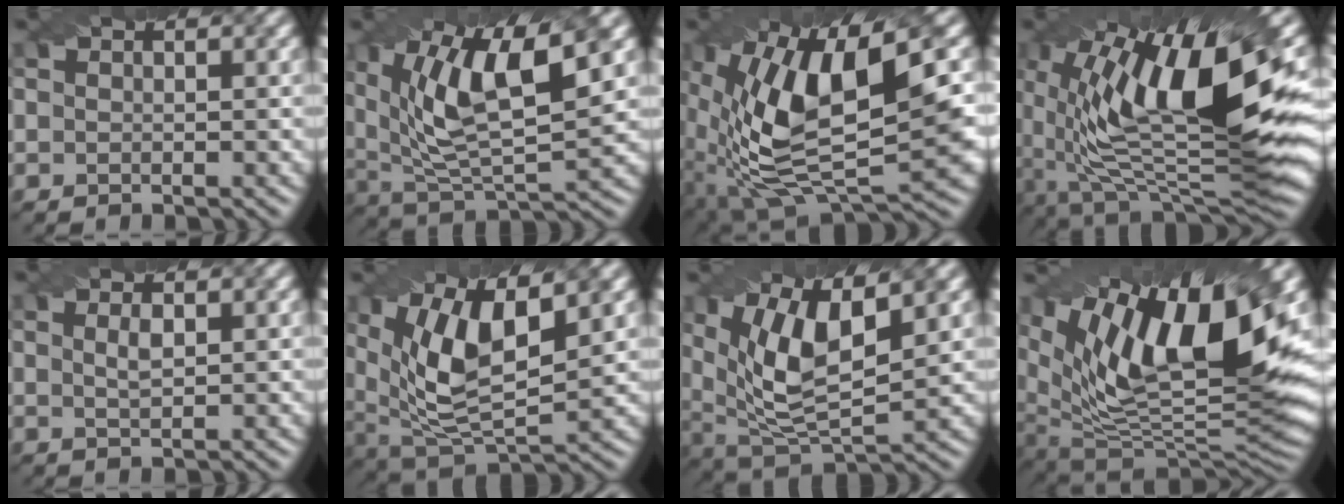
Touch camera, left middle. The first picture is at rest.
{"total": 11.8, "force": [4.3, 4.3, 10.1], "torque": [-0.183, 0.003, 0.074]}
{"total": 13.8, "force": [1.0, 6.1, 12.4], "torque": [-0.245, -0.006, 0.018]}
{"total": 14.7, "force": [2.0, 4.7, 13.8], "torque": [-0.245, -0.004, 0.034]}
{"total": 1.3, "force": [0.5, 0.4, 1.2], "torque": [-0.025, 0.000, 0.011]}
{"total": 10.6, "force": [3.3, 4.6, 9.0], "torque": [-0.170, 0.000, 0.059]}
{"total": 9.8, "force": [3.1, 4.0, 8.4], "torque": [-0.161, -0.001, 0.055]}
{"total": 15.4, "force": [6.9, 6.1, 12.3], "torque": [-0.220, 0.007, 0.117]}